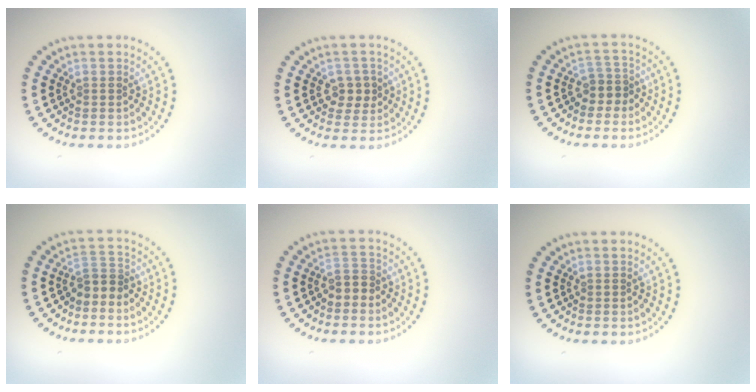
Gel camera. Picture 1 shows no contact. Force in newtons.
{"total": 2.0, "press": 1.9, "slide": 0.7}
{"total": 1.9, "press": 1.4, "slide": 1.2}
{"total": 1.7, "press": 1.1, "slide": 1.3}
{"total": 1.6, "press": 1.4, "slide": 0.7}
{"total": 0.0}